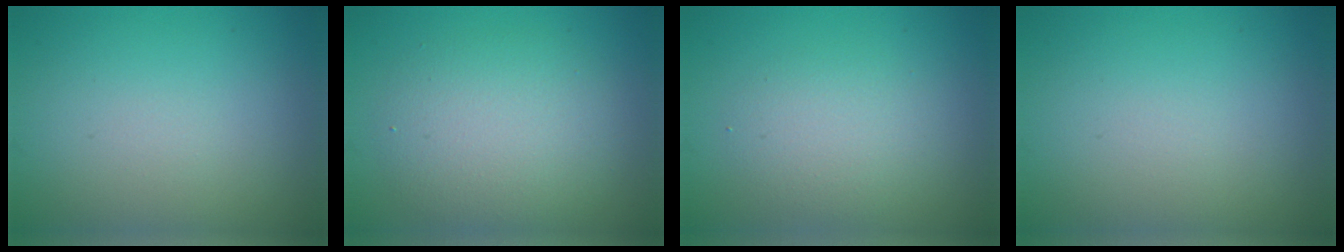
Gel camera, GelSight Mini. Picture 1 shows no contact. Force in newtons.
{"total": 4.8, "press": 4.8, "slide": 0.4}
{"total": 2.6, "press": 2.6, "slide": 0.1}
{"total": 0.0}